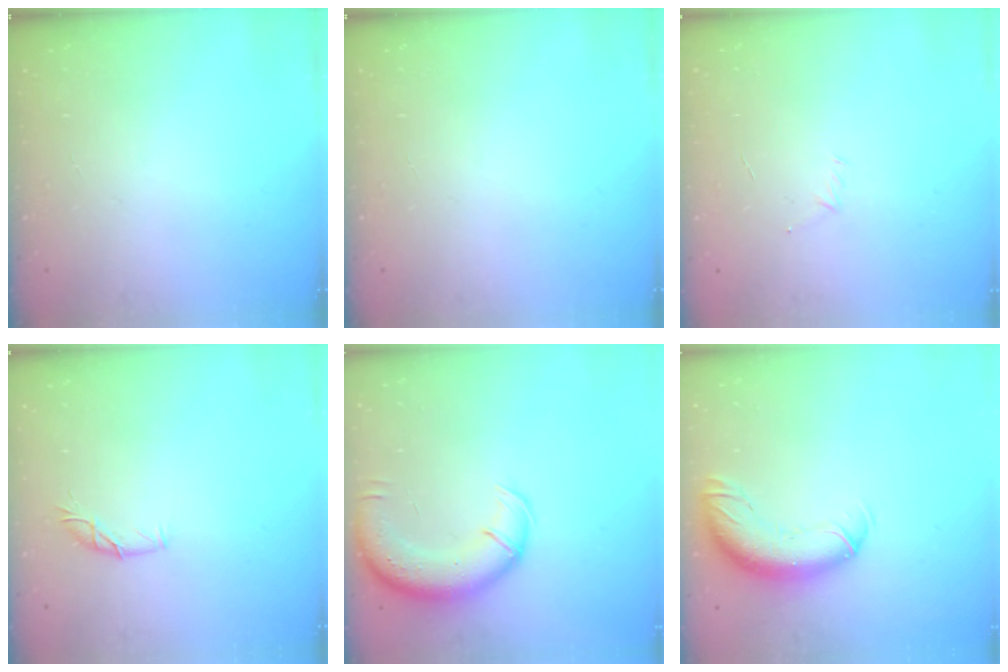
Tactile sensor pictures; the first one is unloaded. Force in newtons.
{"total": 0.0}
{"total": 2.9, "press": 2.8, "slide": 0.8}
{"total": 6.1, "press": 6.1, "slide": 0.6}
{"total": 13.4, "press": 12.9, "slide": 3.5}
{"total": 13.1, "press": 12.8, "slide": 2.9}